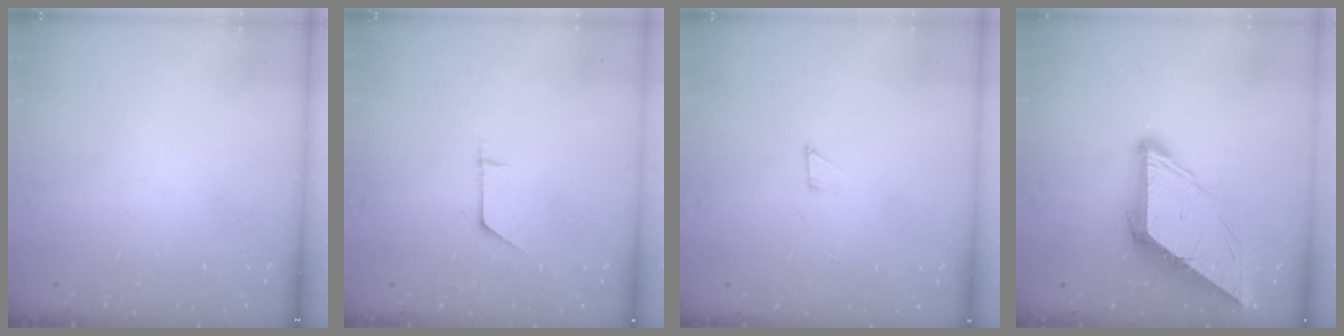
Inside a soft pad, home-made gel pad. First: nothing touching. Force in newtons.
{"total": 4.8, "press": 4.7, "slide": 0.4}
{"total": 1.9, "press": 1.9, "slide": 0.1}
{"total": 10.3, "press": 10.3, "slide": 1.1}